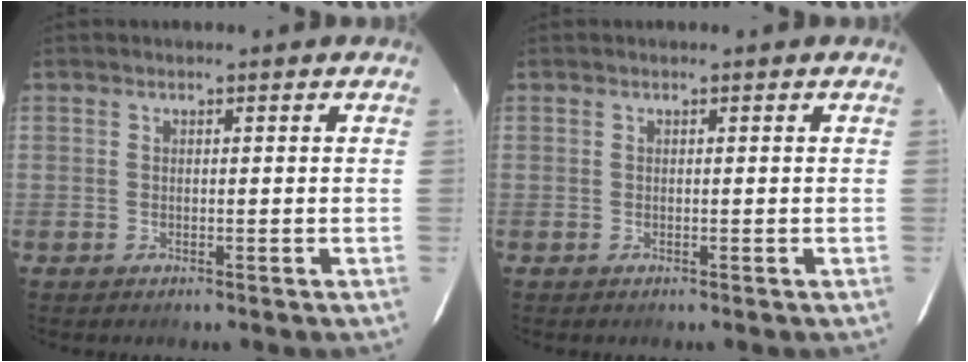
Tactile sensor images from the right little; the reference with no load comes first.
{"total": 0.0}